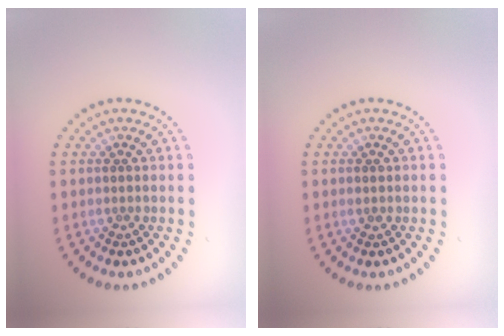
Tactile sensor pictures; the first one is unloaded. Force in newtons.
{"total": 0.8, "press": 0.8, "slide": 0.0}